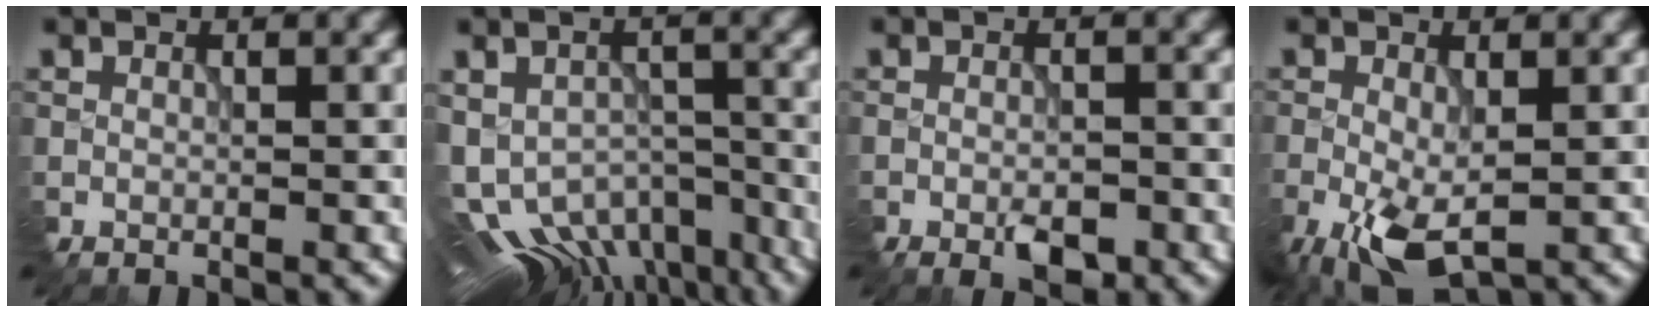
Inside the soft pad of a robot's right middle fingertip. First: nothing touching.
{"total": 12.8, "force": [-9.5, 6.6, 5.6], "torque": [-0.096, -0.032, -0.111]}
{"total": 2.6, "force": [-1.6, 1.1, 1.7], "torque": [-0.033, -0.004, -0.024]}
{"total": 5.9, "force": [-2.2, 2.9, 4.6], "torque": [-0.116, -0.018, -0.036]}